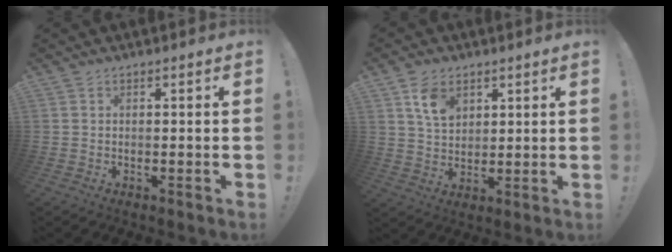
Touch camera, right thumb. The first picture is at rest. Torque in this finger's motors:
{"motor_torque": [1.44, 1.25, 0.39, -0.67, 0.06]}